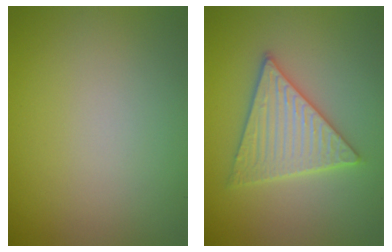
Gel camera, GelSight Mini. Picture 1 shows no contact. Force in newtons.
{"total": 5.7, "press": 5.6, "slide": 0.8}